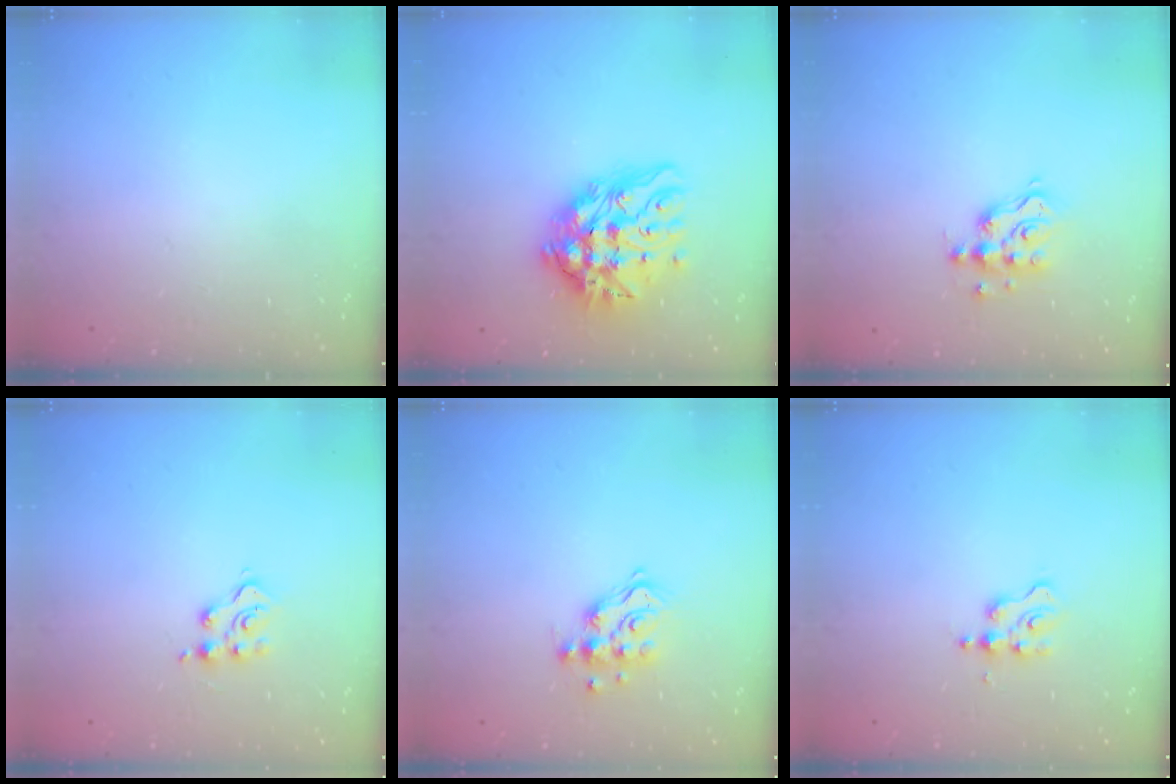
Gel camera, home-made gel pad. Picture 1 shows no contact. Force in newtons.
{"total": 17.8, "press": 17.8, "slide": 1.6}
{"total": 8.6, "press": 8.5, "slide": 0.6}
{"total": 4.7, "press": 4.6, "slide": 0.3}
{"total": 11.2, "press": 11.2, "slide": 0.7}
{"total": 2.6, "press": 2.6, "slide": 0.3}